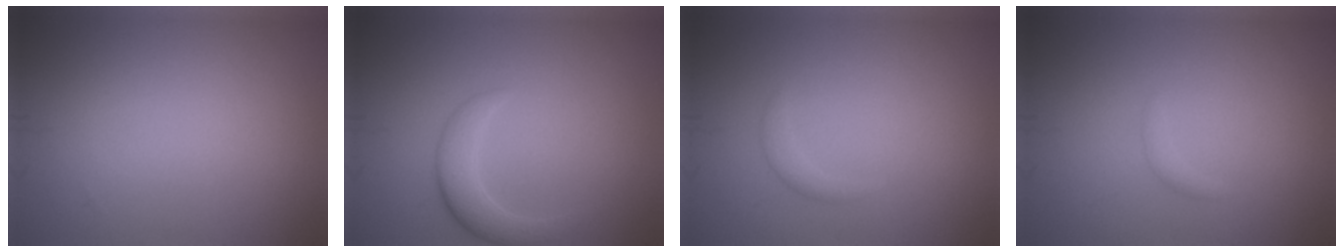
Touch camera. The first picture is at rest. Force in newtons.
{"total": 2.5, "press": 2.5, "slide": 0.1}
{"total": 0.9, "press": 0.9, "slide": 0.1}
{"total": 0.7, "press": 0.7, "slide": 0.1}